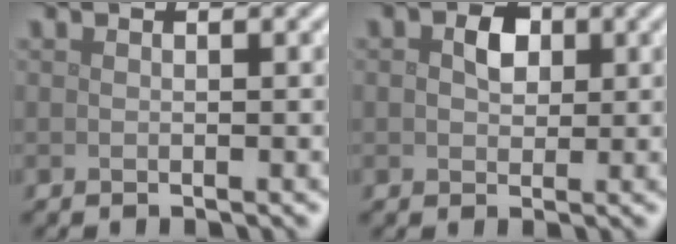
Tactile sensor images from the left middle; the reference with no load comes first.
{"total": 2.4, "force": [0.5, 1.8, 1.5], "torque": [-0.030, 0.002, 0.006]}